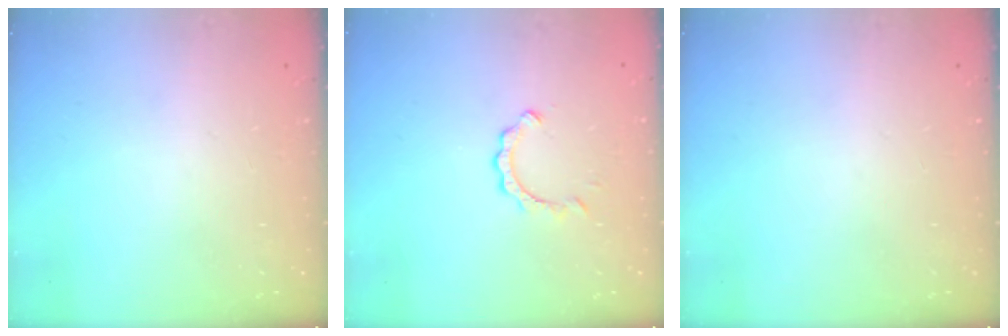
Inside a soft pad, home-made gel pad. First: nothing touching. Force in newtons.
{"total": 2.7, "press": 2.7, "slide": 0.2}
{"total": 0.0}